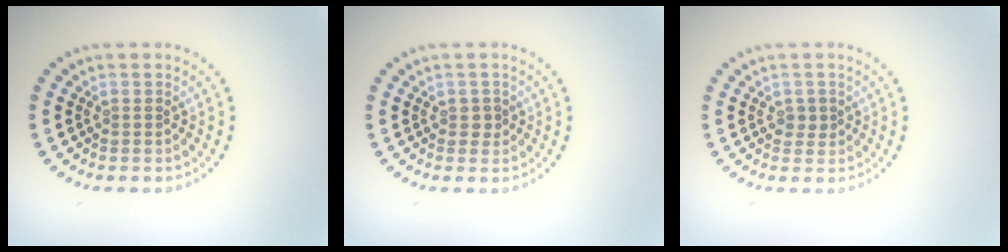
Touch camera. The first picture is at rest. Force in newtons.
{"total": 0.9, "press": 0.9, "slide": 0.2}
{"total": 1.1, "press": 1.1, "slide": 0.3}